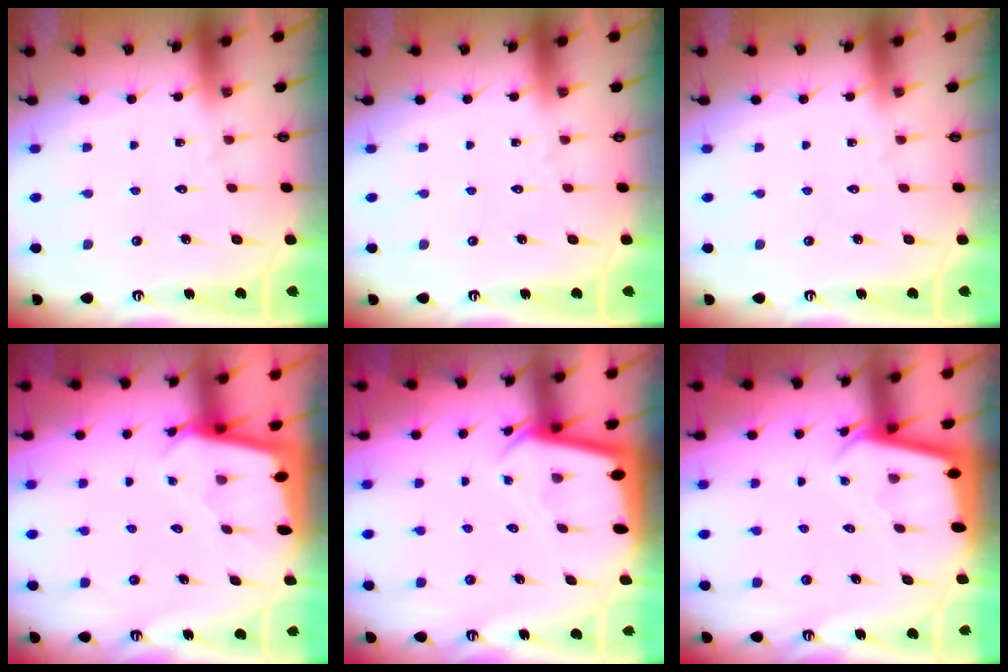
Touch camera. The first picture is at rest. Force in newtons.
{"total": 0.0}
{"total": 0.0}
{"total": 2.4, "press": 2.4, "slide": 0.1}
{"total": 2.3, "press": 2.3, "slide": 0.0}
{"total": 2.5, "press": 2.5, "slide": 0.1}